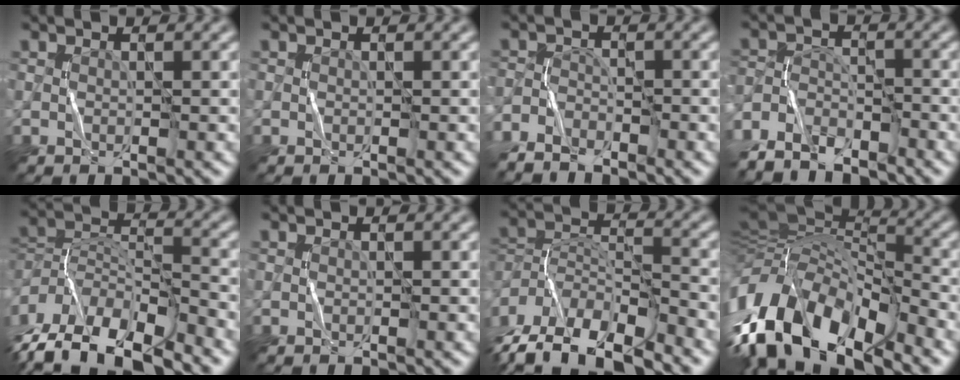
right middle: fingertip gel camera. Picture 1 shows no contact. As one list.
[{"total": 0.0}, {"total": 2.8, "force": [-2.7, 0.6, 0.5], "torque": [-0.015, -0.002, -0.062]}, {"total": 5.1, "force": [-4.7, 1.5, 1.2], "torque": [-0.022, -0.006, -0.100]}, {"total": 11.3, "force": [-8.3, 4.4, 6.2], "torque": [-0.126, 0.008, -0.135]}, {"total": 0.0}, {"total": 12.1, "force": [-9.8, 4.5, 5.5], "torque": [-0.102, 0.003, -0.152]}, {"total": 15.3, "force": [-8.1, 6.9, 10.9], "torque": [-0.229, 0.007, -0.150]}]